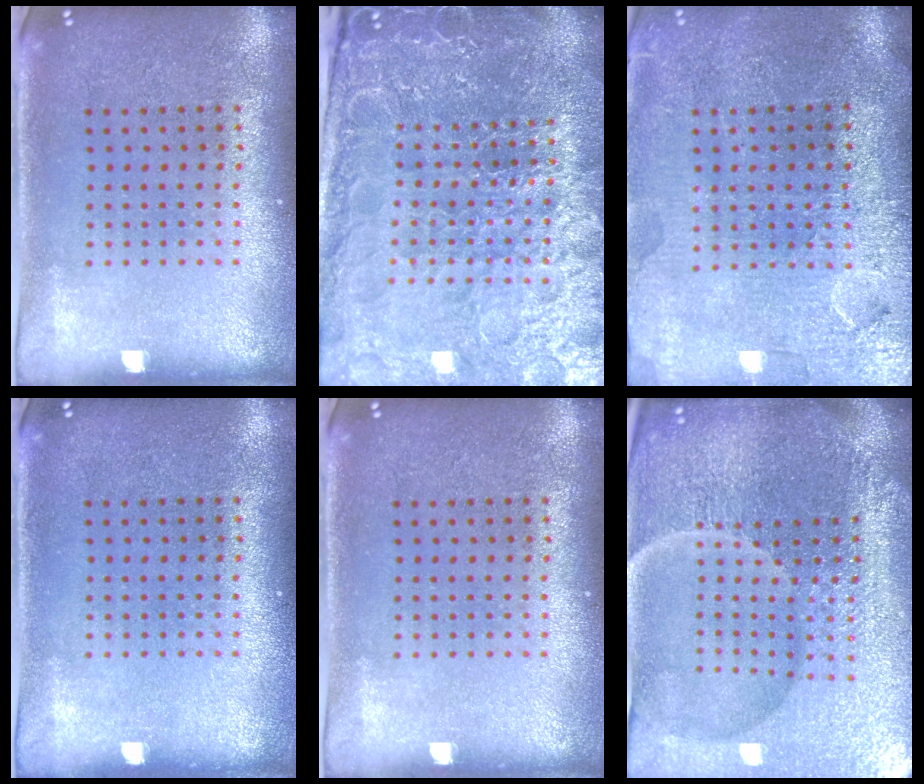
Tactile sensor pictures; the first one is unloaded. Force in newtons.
{"total": 5.8, "press": 5.2, "slide": 2.6}
{"total": 3.6, "press": 3.4, "slide": 1.3}
{"total": 0.0}
{"total": 0.0}
{"total": 6.8, "press": 6.0, "slide": 3.0}